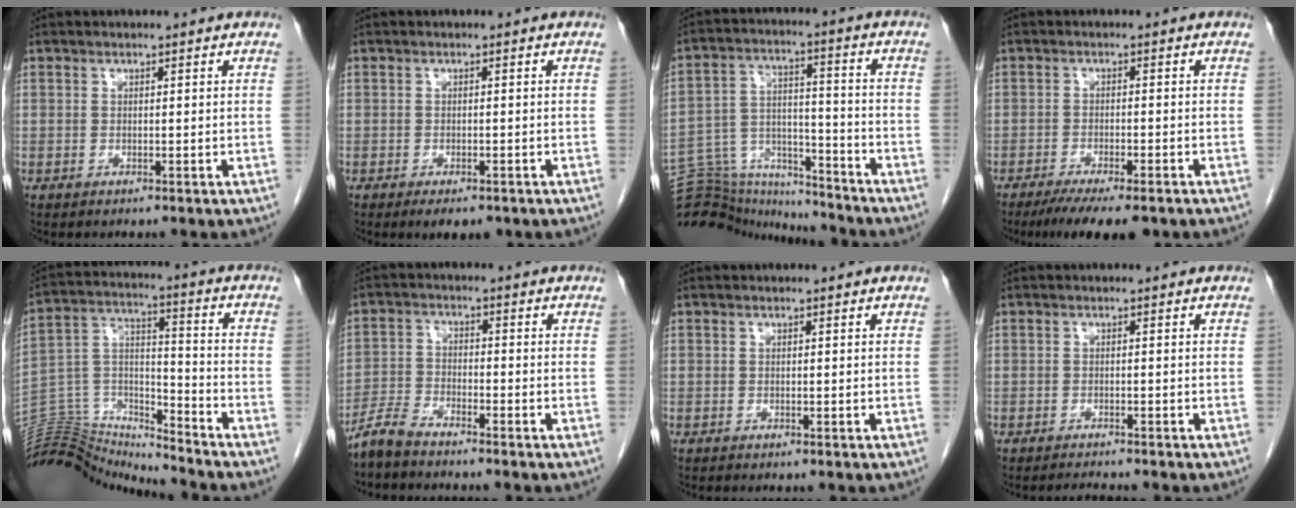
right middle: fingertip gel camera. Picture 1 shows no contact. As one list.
[{"total": 3.6, "force": [-2.4, 1.5, 2.1], "torque": [-0.025, -0.004, -0.029]}, {"total": 17.4, "force": [-16.8, 3.6, 2.9], "torque": [-0.070, 0.038, -0.265]}, {"total": 9.6, "force": [-7.4, 1.8, 5.8], "torque": [-0.079, -0.015, -0.109]}, {"total": 14.1, "force": [-14.1, 0.6, -0.3], "torque": [0.004, 0.064, -0.255]}, {"total": 4.2, "force": [-4.0, 0.7, 1.3], "torque": [-0.032, -0.012, -0.084]}, {"total": 0.0}, {"total": 1.6, "force": [-1.5, -0.3, 0.2], "torque": [-0.006, -0.008, -0.023]}]